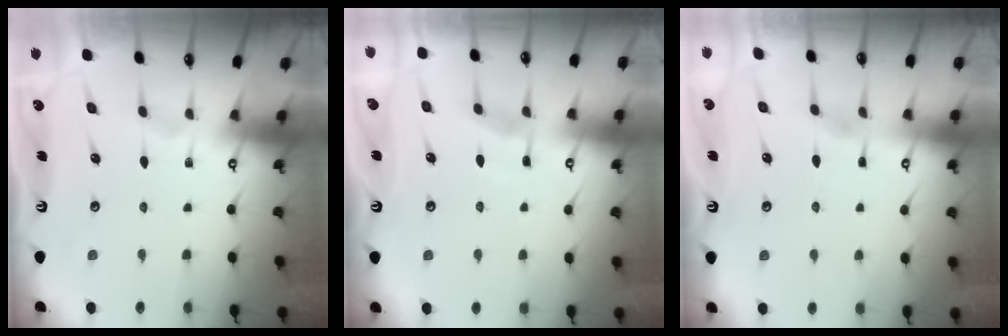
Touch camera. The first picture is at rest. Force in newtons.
{"total": 3.5, "press": 3.4, "slide": 0.5}
{"total": 1.6, "press": 1.5, "slide": 0.4}